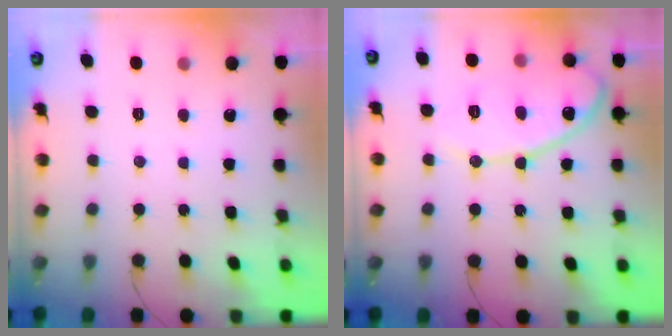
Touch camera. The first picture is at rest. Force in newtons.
{"total": 13.9, "press": 13.8, "slide": 1.4}